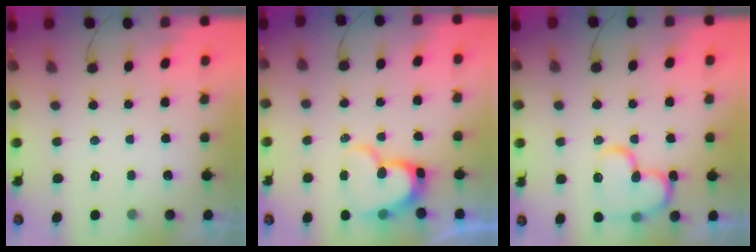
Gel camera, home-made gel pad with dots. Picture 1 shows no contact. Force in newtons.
{"total": 13.8, "press": 13.7, "slide": 1.3}
{"total": 16.9, "press": 16.8, "slide": 1.8}